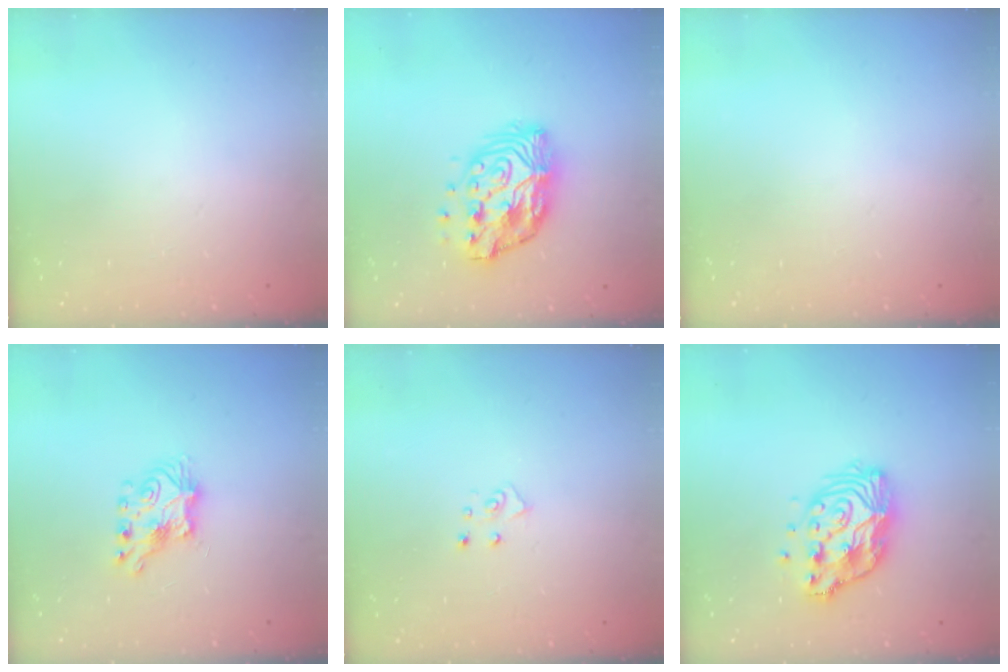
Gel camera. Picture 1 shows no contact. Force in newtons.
{"total": 14.0, "press": 13.9, "slide": 1.1}
{"total": 0.0}
{"total": 7.3, "press": 7.2, "slide": 0.6}
{"total": 4.9, "press": 4.8, "slide": 0.4}
{"total": 13.5, "press": 13.4, "slide": 1.2}